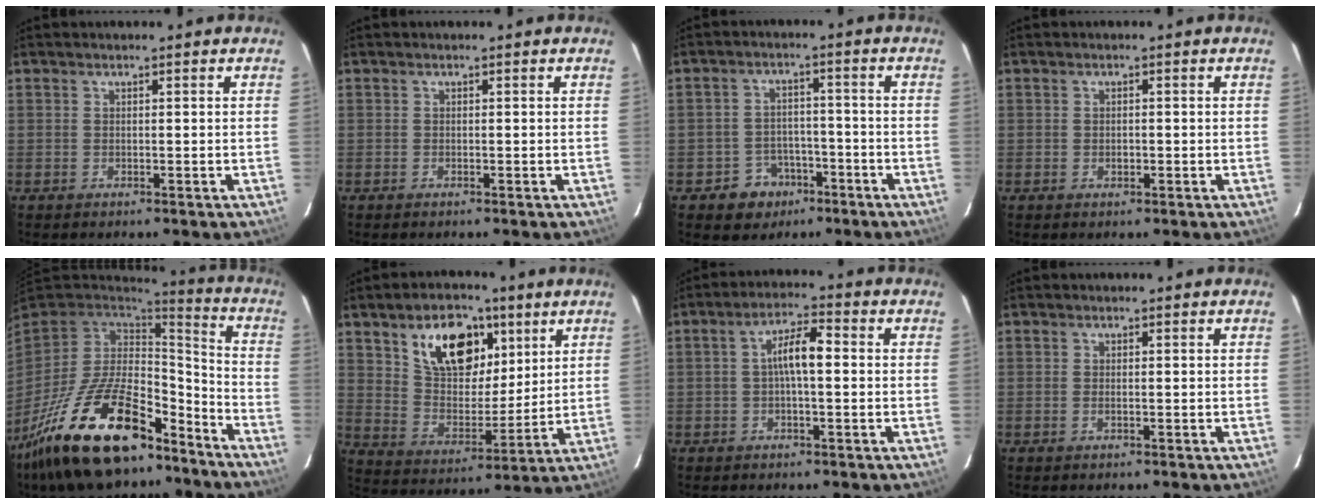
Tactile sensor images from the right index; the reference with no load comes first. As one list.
[{"total": 0.0}, {"total": 6.9, "force": [-4.0, 5.6, 1.2], "torque": [-0.040, 0.024, -0.048]}, {"total": 1.2, "force": [-0.3, 0.9, 0.7], "torque": [-0.012, 0.003, -0.005]}, {"total": 27.0, "force": [-17.8, 11.6, 16.7], "torque": [-0.333, -0.014, -0.284]}, {"total": 16.8, "force": [8.3, 9.4, 11.1], "torque": [-0.191, 0.020, 0.155]}, {"total": 5.9, "force": [0.0, 1.6, 5.7], "torque": [-0.105, 0.016, 0.000]}, {"total": 0.8, "force": [-0.2, 0.2, 0.8], "torque": [-0.016, 0.001, -0.005]}]